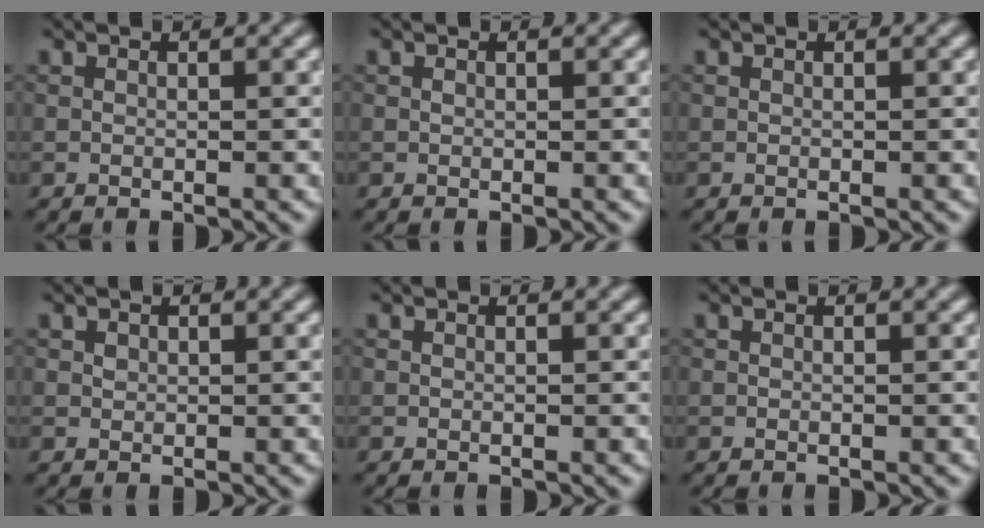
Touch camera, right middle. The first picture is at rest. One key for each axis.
{"total": 0.0}
{"total": 0.0}
{"total": 0.6, "fx": 0.3, "fy": 0.5, "fz": 0.2, "tx": -0.003, "ty": -0.002, "tz": 0.006}
{"total": 0.0}
{"total": 0.0}